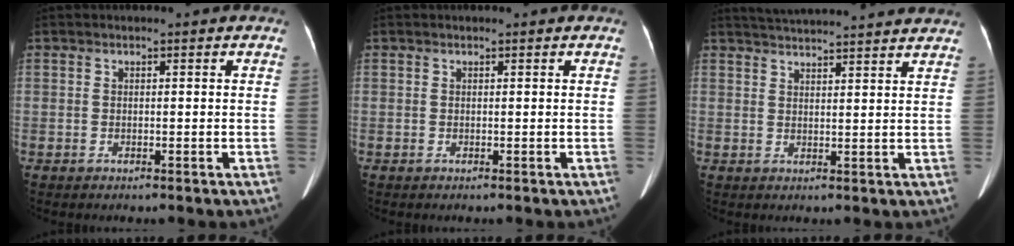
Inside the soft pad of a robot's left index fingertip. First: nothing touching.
{"total": 0.0}
{"total": 15.6, "force": [14.7, 0.4, 5.1], "torque": [-0.088, 0.011, 0.194]}